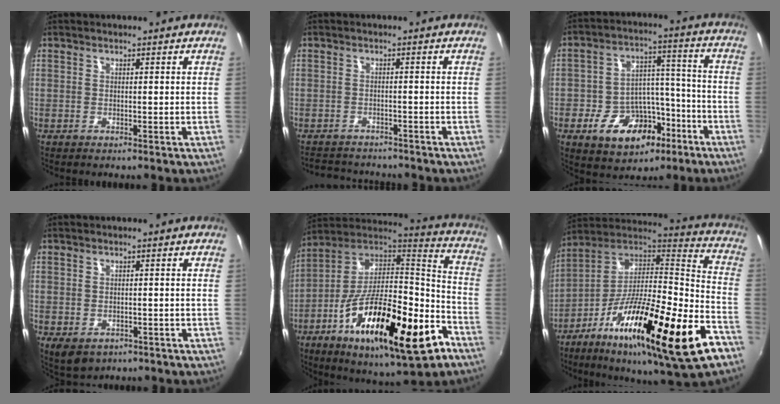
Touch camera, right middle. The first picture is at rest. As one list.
[{"total": 6.2, "force": [-5.8, 2.1, 1.0], "torque": [-0.035, 0.005, -0.091]}, {"total": 14.6, "force": [-7.6, 9.4, 8.2], "torque": [-0.162, 0.032, -0.105]}, {"total": 5.1, "force": [-2.3, 3.4, 3.0], "torque": [-0.058, -0.021, -0.027]}, {"total": 29.7, "force": [-12.9, 9.6, 25.0], "torque": [-0.411, -0.026, -0.212]}, {"total": 31.0, "force": [-14.7, 5.6, 26.7], "torque": [-0.420, -0.045, -0.250]}]